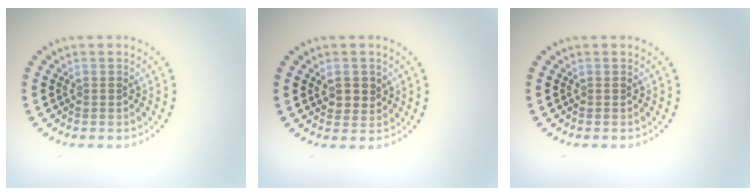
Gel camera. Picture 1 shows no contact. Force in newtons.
{"total": 2.3, "press": 2.2, "slide": 0.6}
{"total": 0.0}